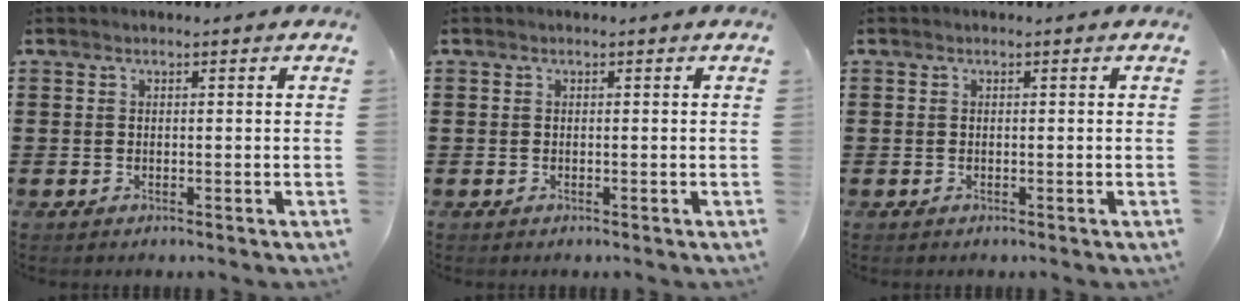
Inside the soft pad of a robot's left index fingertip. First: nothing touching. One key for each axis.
{"total": 0.0}
{"total": 0.0}